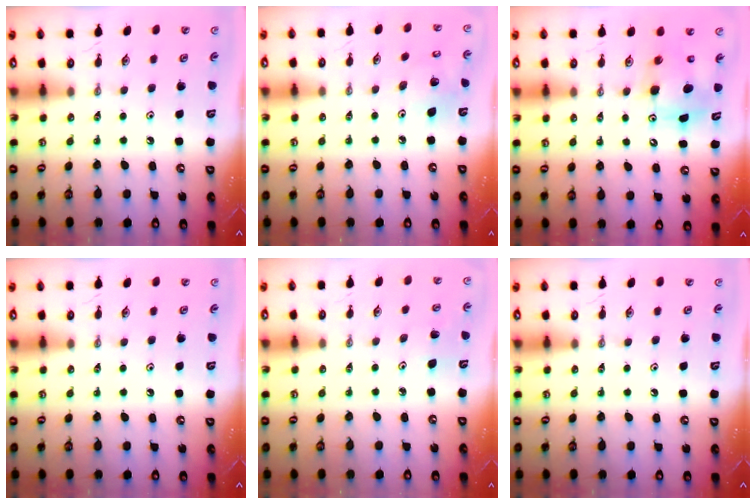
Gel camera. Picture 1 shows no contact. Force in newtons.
{"total": 6.4, "press": 6.1, "slide": 1.8}
{"total": 8.3, "press": 8.1, "slide": 1.9}
{"total": 0.0}
{"total": 4.2, "press": 4.1, "slide": 0.9}
{"total": 0.0}